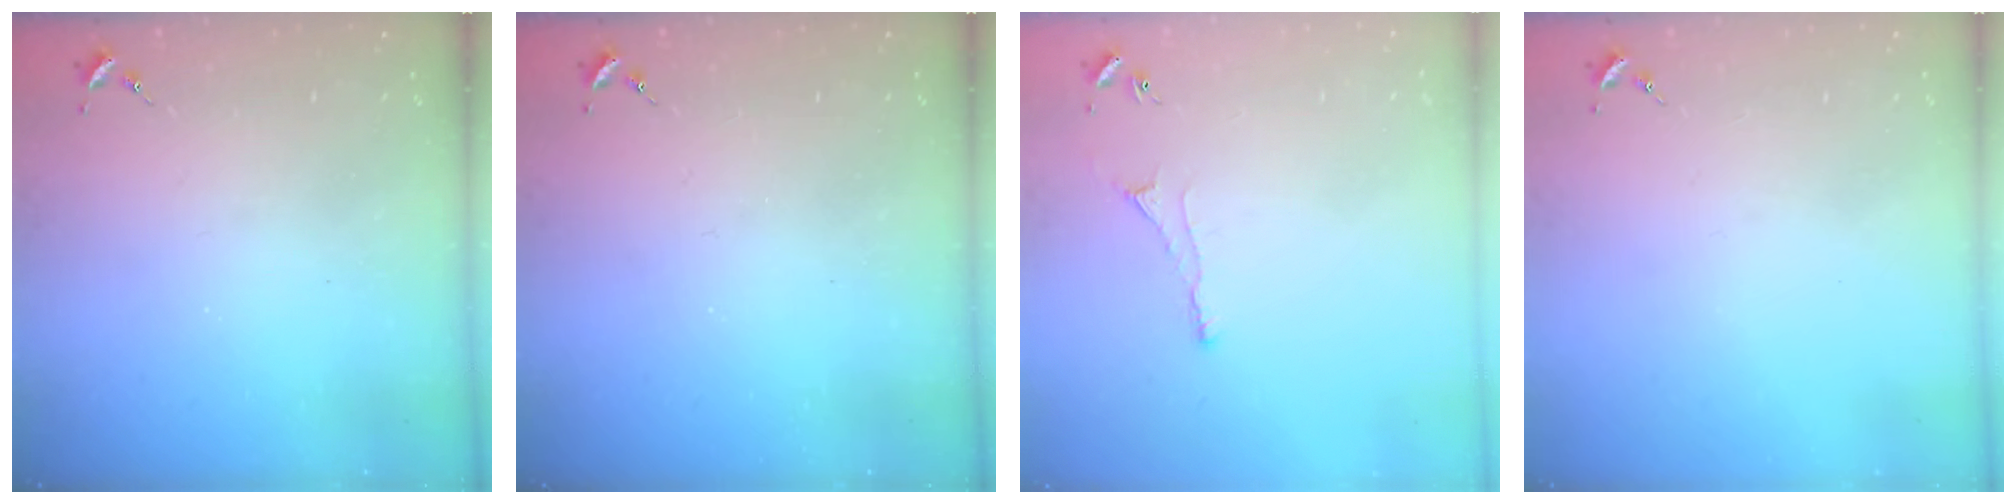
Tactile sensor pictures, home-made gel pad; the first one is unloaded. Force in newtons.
{"total": 0.0}
{"total": 3.4, "press": 3.3, "slide": 0.7}
{"total": 0.0}